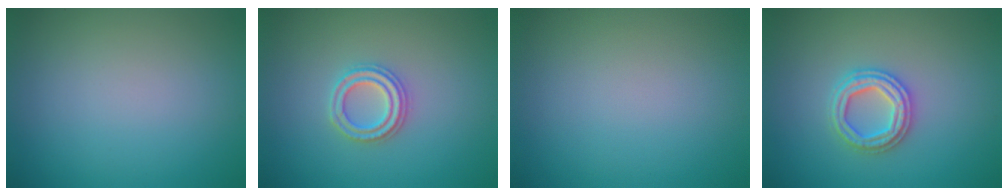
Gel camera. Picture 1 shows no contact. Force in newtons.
{"total": 2.4, "press": 2.3, "slide": 0.5}
{"total": 0.0}
{"total": 2.9, "press": 2.9, "slide": 0.6}